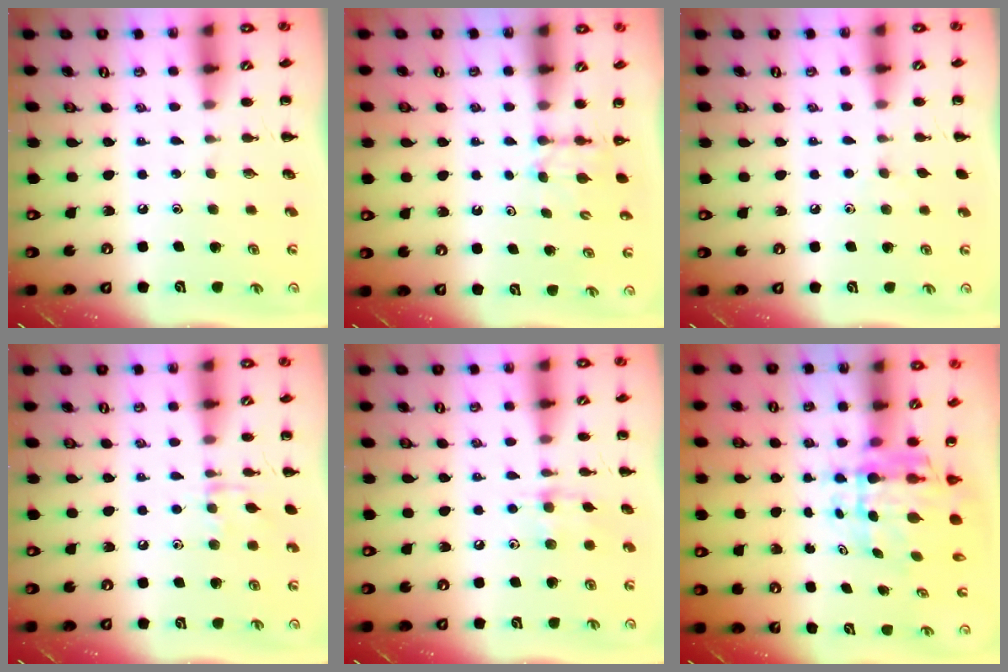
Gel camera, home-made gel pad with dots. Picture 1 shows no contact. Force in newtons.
{"total": 2.8, "press": 2.6, "slide": 1.1}
{"total": 3.4, "press": 3.1, "slide": 1.3}
{"total": 6.3, "press": 6.2, "slide": 0.9}
{"total": 6.0, "press": 6.0, "slide": 0.5}
{"total": 7.2, "press": 6.7, "slide": 2.7}